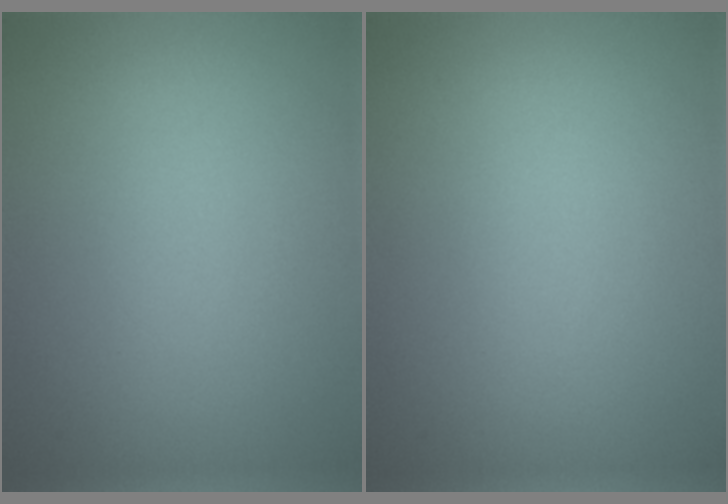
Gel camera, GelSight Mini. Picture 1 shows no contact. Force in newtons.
{"total": 0.0}